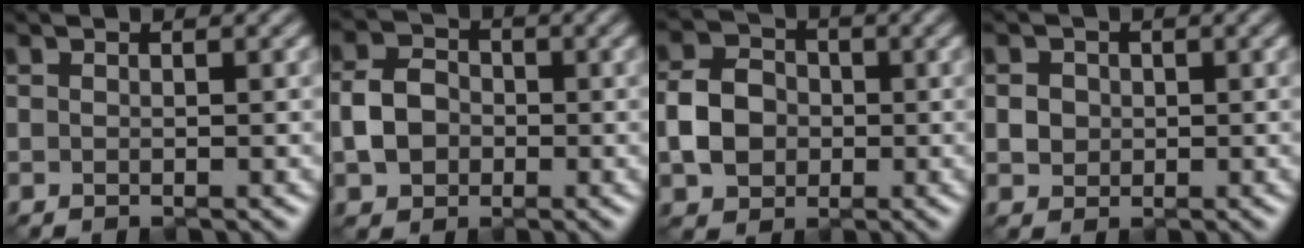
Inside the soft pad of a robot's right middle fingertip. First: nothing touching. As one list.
[{"total": 3.6, "force": [-0.9, 3.0, 1.8], "torque": [-0.034, 0.004, -0.022]}, {"total": 4.4, "force": [-0.9, 3.6, 2.2], "torque": [-0.044, 0.005, -0.021]}, {"total": 2.3, "force": [0.5, 2.0, 0.9], "torque": [-0.025, 0.002, 0.013]}]